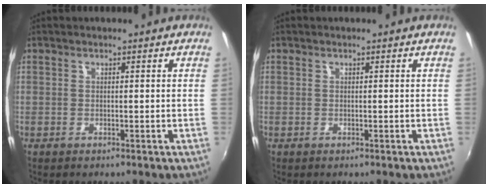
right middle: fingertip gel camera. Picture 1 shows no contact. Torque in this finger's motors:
{"motor_torque": [0.00, 0.00, 0.00, 0.01]}